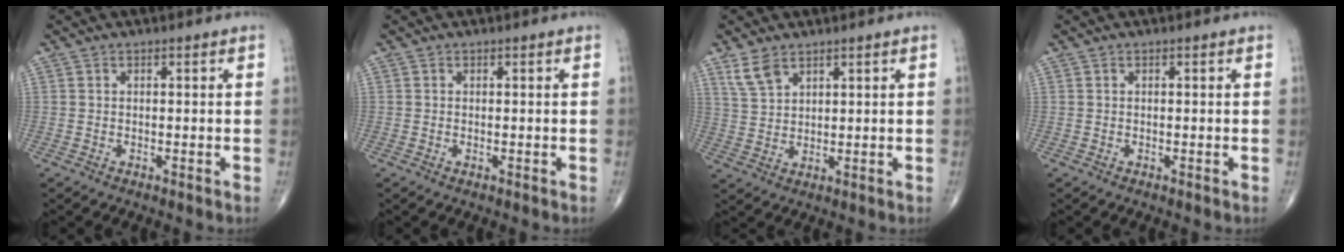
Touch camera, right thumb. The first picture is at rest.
{"total": 0.0}
{"total": 4.6, "force": [3.2, 2.3, 2.4], "torque": [-0.043, -0.012, 0.072]}
{"total": 0.0}